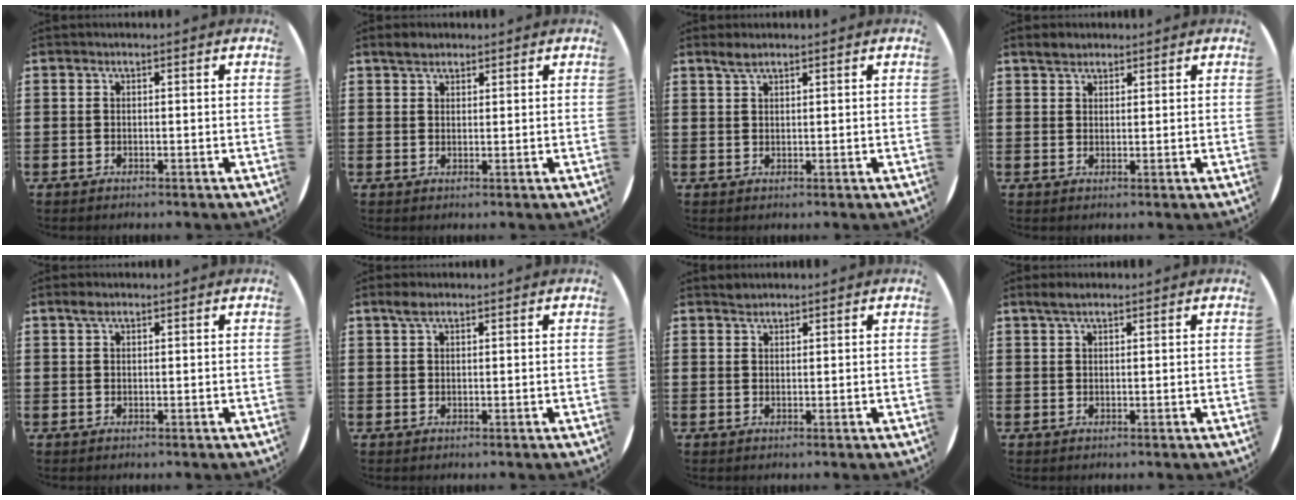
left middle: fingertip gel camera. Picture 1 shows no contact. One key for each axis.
{"total": 2.0, "fx": 1.8, "fy": 0.8, "fz": 0.3, "tx": 0.001, "ty": 0.003, "tz": 0.033}
{"total": 1.7, "fx": 1.4, "fy": 0.3, "fz": 0.8, "tx": -0.017, "ty": 0.003, "tz": 0.026}
{"total": 2.0, "fx": 1.9, "fy": 0.8, "fz": 0.2, "tx": 0.001, "ty": 0.002, "tz": 0.034}
{"total": 1.1, "fx": 0.8, "fy": 0.5, "fz": 0.5, "tx": -0.003, "ty": 0.002, "tz": 0.012}
{"total": 1.5, "fx": 1.1, "fy": 0.6, "fz": 0.8, "tx": -0.010, "ty": 0.002, "tz": 0.017}
{"total": 1.0, "fx": 1.0, "fy": 0.3, "fz": -0.1, "tx": 0.002, "ty": 0.002, "tz": 0.019}
{"total": 1.8, "fx": 1.4, "fy": 0.5, "fz": 1.0, "tx": -0.021, "ty": 0.006, "tz": 0.024}